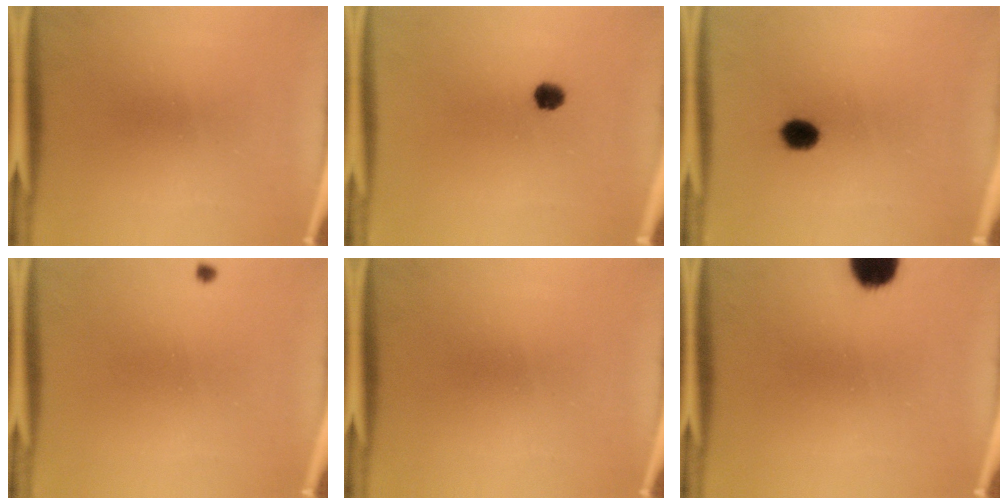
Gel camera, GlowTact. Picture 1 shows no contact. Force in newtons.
{"total": 2.7}
{"total": 3.4}
{"total": 0.5}
{"total": 0.0}
{"total": 7.8}